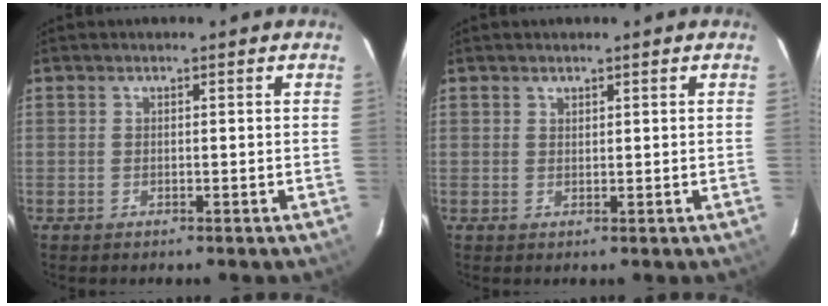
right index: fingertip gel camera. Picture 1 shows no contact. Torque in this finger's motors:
{"motor_torque": [-0.12, 0.01, -0.04, -0.01]}